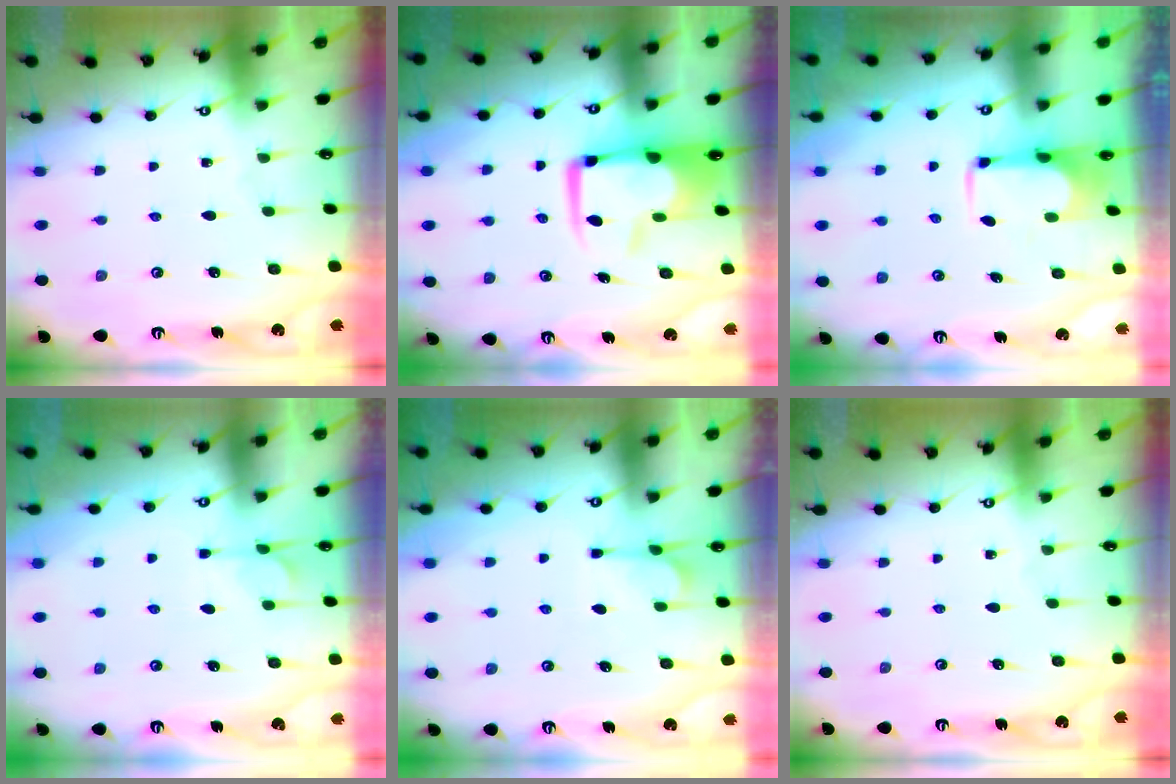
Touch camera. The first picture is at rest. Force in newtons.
{"total": 10.5, "press": 10.3, "slide": 2.0}
{"total": 0.9, "press": 0.3, "slide": 0.8}
{"total": 1.6, "press": 0.8, "slide": 1.3}
{"total": 1.6, "press": 0.9, "slide": 1.3}
{"total": 0.0}